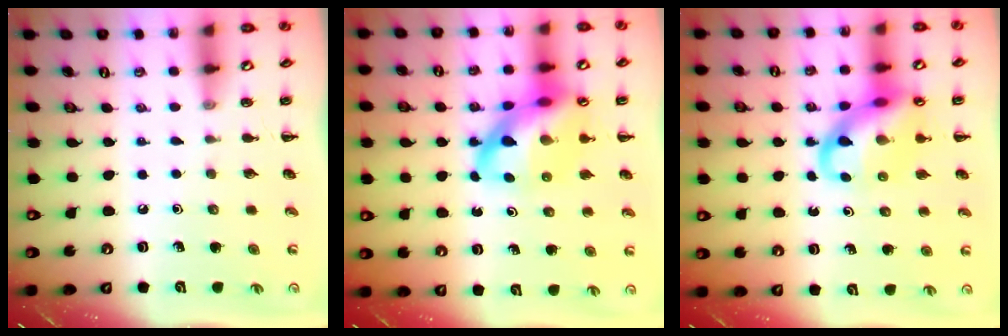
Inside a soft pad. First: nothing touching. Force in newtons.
{"total": 16.5, "press": 15.9, "slide": 4.3}
{"total": 14.7, "press": 14.4, "slide": 2.9}